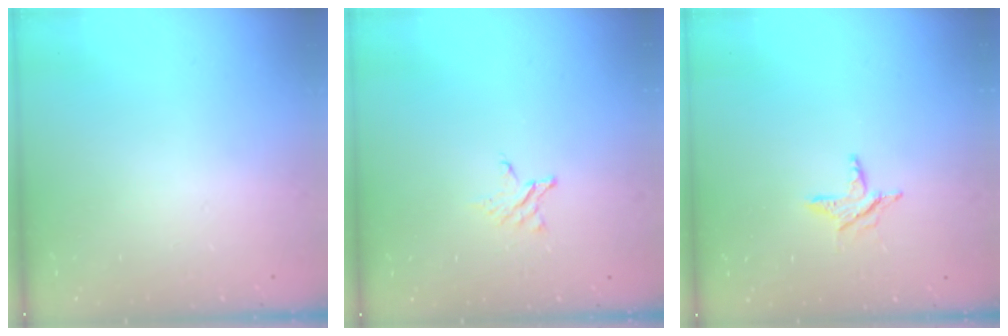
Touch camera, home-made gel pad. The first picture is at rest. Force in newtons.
{"total": 2.8, "press": 2.8, "slide": 0.3}
{"total": 6.0, "press": 6.0, "slide": 0.3}